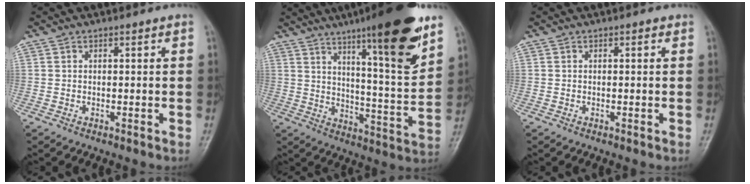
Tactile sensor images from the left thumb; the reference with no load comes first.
{"total": 19.9, "force": [12.0, 2.8, 15.6], "torque": [-0.204, -0.065, 0.184]}
{"total": 0.0}